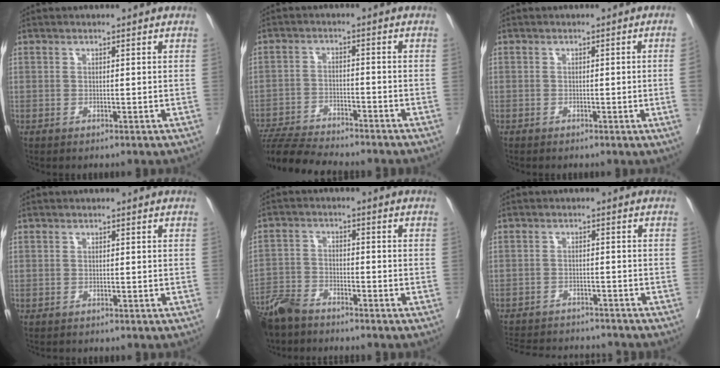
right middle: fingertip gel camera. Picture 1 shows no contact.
{"total": 11.1, "force": [-10.3, 0.9, 4.0], "torque": [-0.066, -0.013, -0.168]}
{"total": 2.6, "force": [-0.4, -0.9, 2.4], "torque": [-0.029, -0.004, -0.004]}
{"total": 0.5, "force": [-0.3, 0.4, -0.1], "torque": [-0.003, 0.004, -0.009]}
{"total": 7.5, "force": [-6.6, 2.4, 2.7], "torque": [-0.052, -0.018, -0.127]}
{"total": 14.1, "force": [-13.1, 3.3, 4.2], "torque": [-0.093, 0.000, -0.177]}